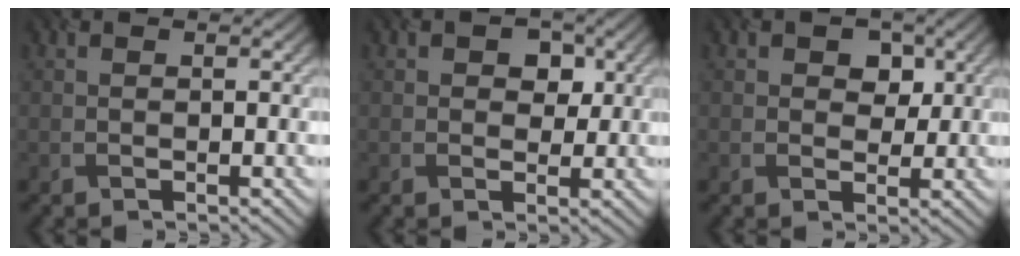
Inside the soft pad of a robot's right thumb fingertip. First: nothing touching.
{"total": 3.2, "force": [1.0, 2.5, 1.8], "torque": [-0.022, -0.002, 0.007]}
{"total": 3.6, "force": [1.3, 2.8, 2.0], "torque": [-0.027, -0.002, 0.009]}